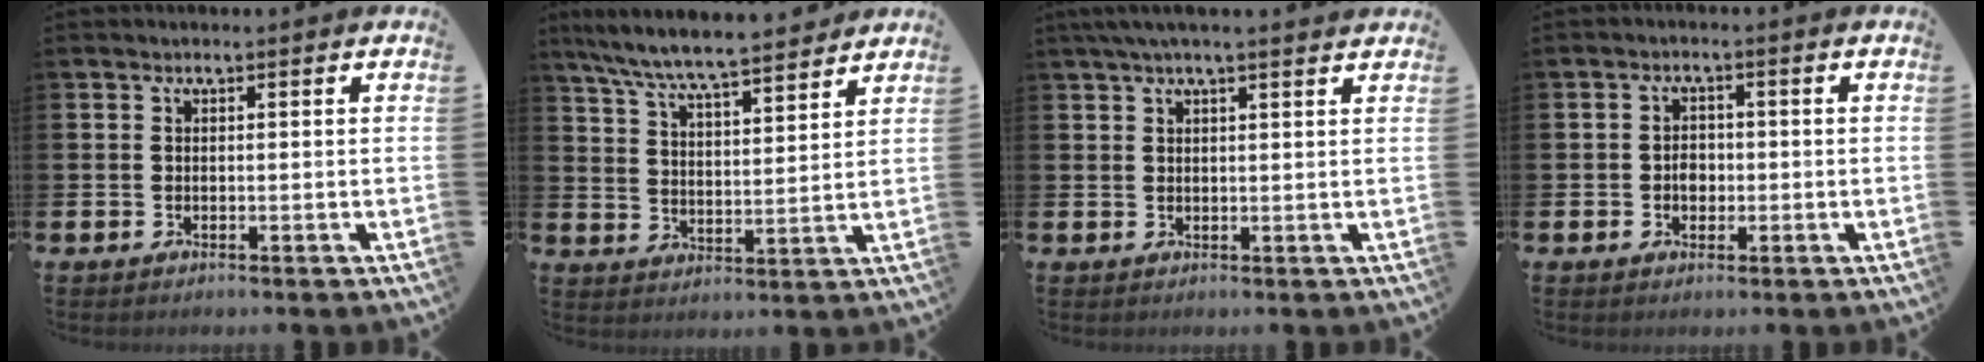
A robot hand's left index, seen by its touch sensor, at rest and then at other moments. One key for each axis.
{"total": 7.7, "fx": 7.4, "fy": 0.4, "fz": 2.1, "tx": -0.066, "ty": -0.048, "tz": 0.129}
{"total": 3.2, "fx": 2.6, "fy": 0.2, "fz": 1.8, "tx": -0.038, "ty": 0.000, "tz": 0.048}
{"total": 2.2, "fx": -0.4, "fy": 1.8, "fz": 1.3, "tx": -0.005, "ty": -0.001, "tz": -0.015}